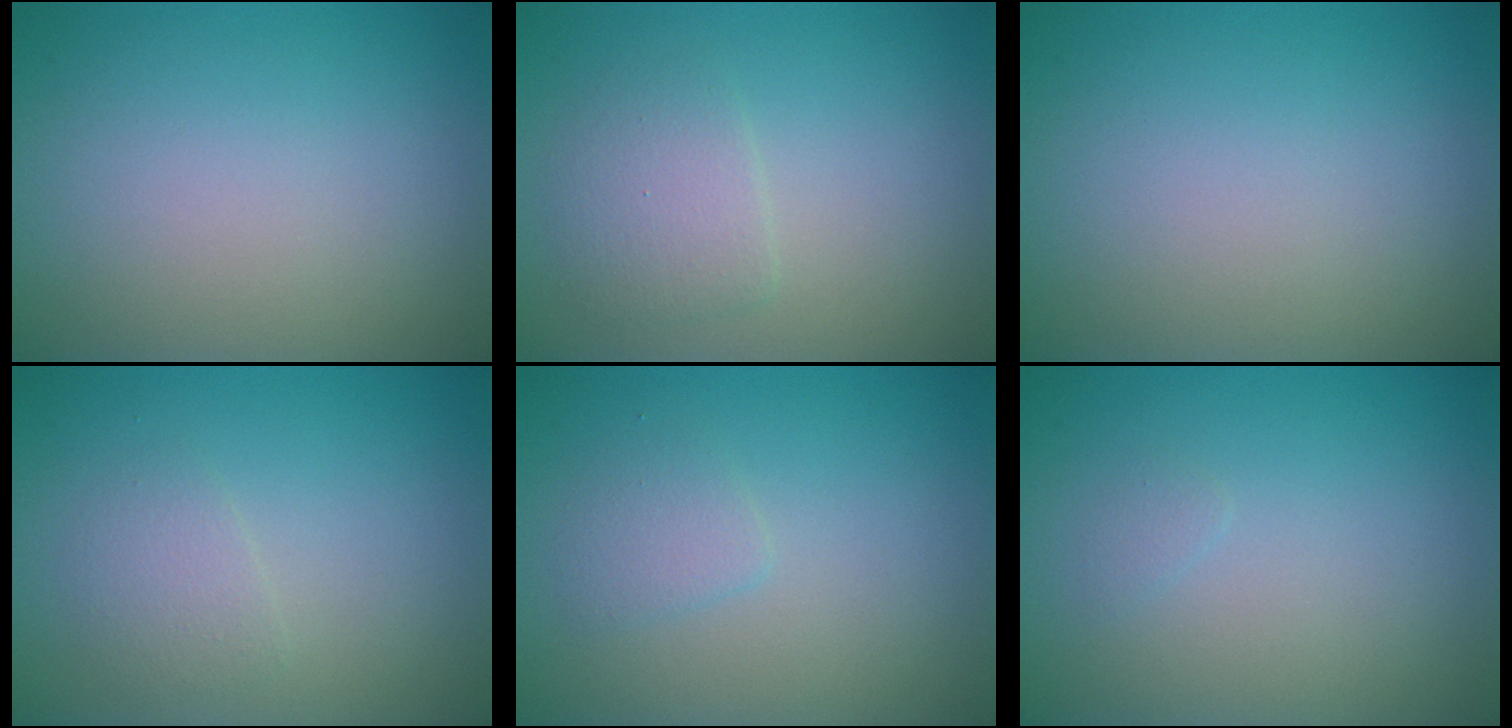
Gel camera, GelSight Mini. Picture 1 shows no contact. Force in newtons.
{"total": 2.4, "press": 2.4, "slide": 0.1}
{"total": 0.0}
{"total": 1.6, "press": 1.6, "slide": 0.1}
{"total": 1.4, "press": 1.4, "slide": 0.1}
{"total": 0.5, "press": 0.5, "slide": 0.0}